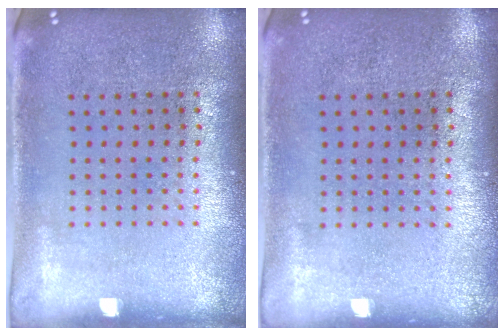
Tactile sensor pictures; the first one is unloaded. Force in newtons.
{"total": 0.0}